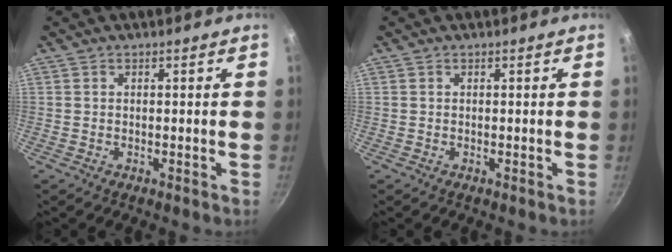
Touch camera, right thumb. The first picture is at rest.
{"total": 0.0}